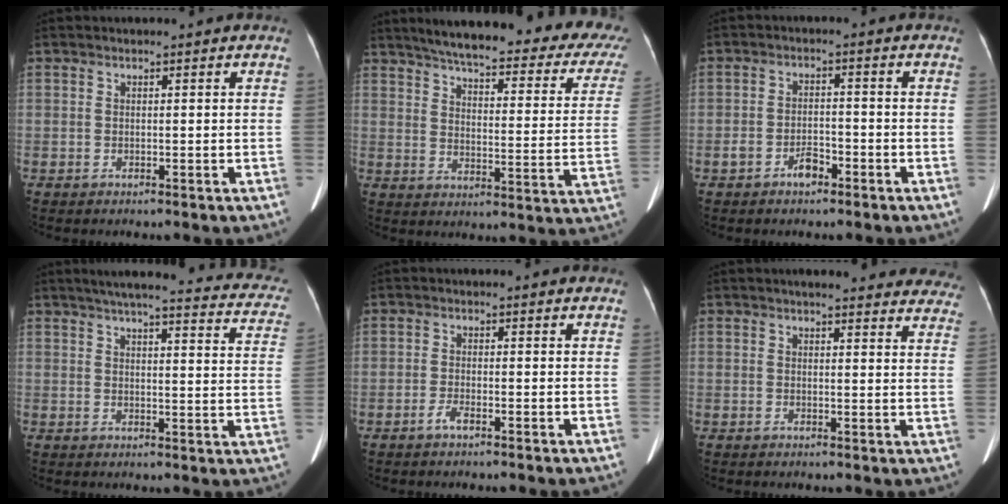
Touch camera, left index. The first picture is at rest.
{"total": 29.0, "force": [23.7, 5.6, 15.7], "torque": [-0.209, -0.035, 0.276]}
{"total": 3.0, "force": [-2.0, 1.3, 1.7], "torque": [-0.032, 0.008, -0.034]}
{"total": 25.4, "force": [22.2, 3.8, 11.8], "torque": [-0.159, -0.019, 0.247]}
{"total": 1.4, "force": [-1.0, 0.1, 1.0], "torque": [-0.022, -0.001, -0.020]}
{"total": 20.1, "force": [18.5, 3.9, 6.8], "torque": [-0.061, -0.033, 0.193]}